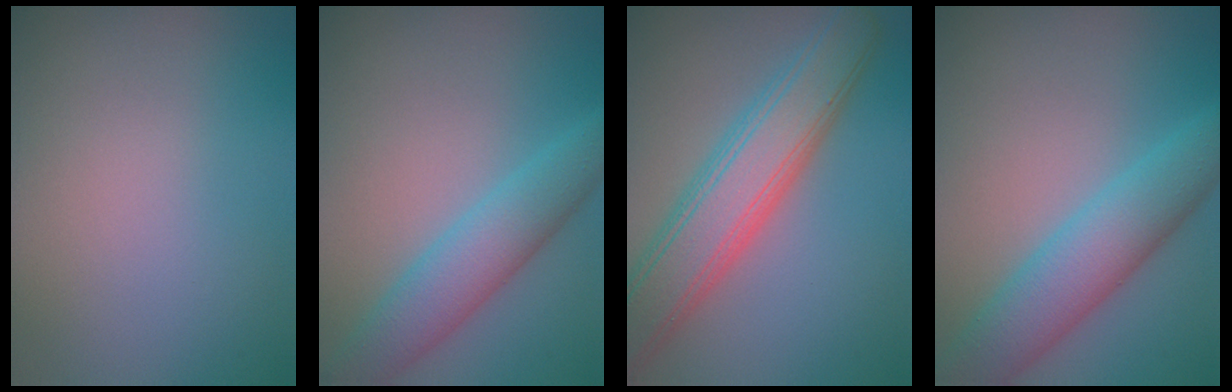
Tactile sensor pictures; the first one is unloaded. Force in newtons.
{"total": 4.8, "press": 4.7, "slide": 0.3}
{"total": 7.2, "press": 7.2, "slide": 0.3}
{"total": 6.1, "press": 6.1, "slide": 0.1}